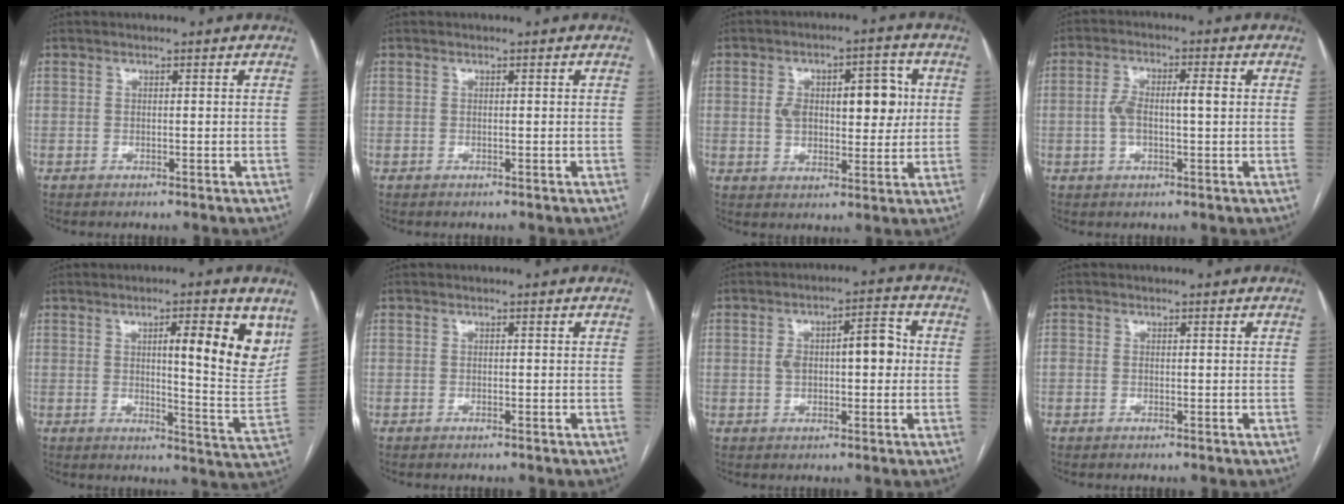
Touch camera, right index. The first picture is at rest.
{"total": 0.0}
{"total": 11.0, "force": [2.1, 5.6, 9.3], "torque": [-0.135, 0.027, 0.042]}
{"total": 6.0, "force": [0.3, 1.9, 5.6], "torque": [-0.119, 0.025, 0.007]}
{"total": 12.3, "force": [5.4, 1.6, 11.0], "torque": [-0.132, -0.012, 0.071]}
{"total": 0.0}
{"total": 7.6, "force": [0.5, 3.1, 6.9], "torque": [-0.114, 0.032, 0.012]}
{"total": 1.0, "force": [-0.2, 0.8, 0.6], "torque": [-0.011, 0.007, -0.002]}